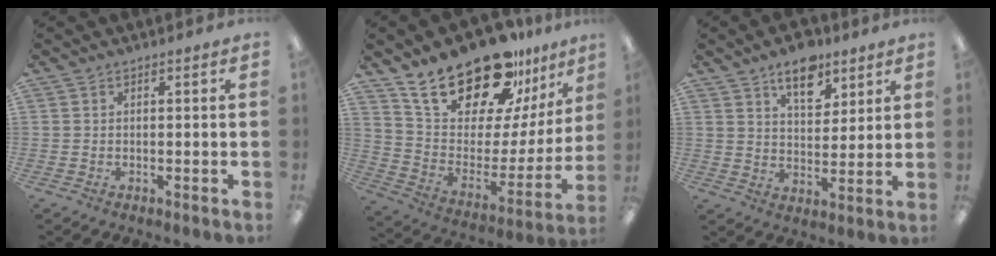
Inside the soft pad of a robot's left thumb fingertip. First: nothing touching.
{"total": 24.6, "force": [19.8, 9.6, 11.0], "torque": [-0.183, -0.133, 0.351]}
{"total": 10.2, "force": [7.2, 5.1, 5.1], "torque": [-0.064, -0.037, 0.124]}